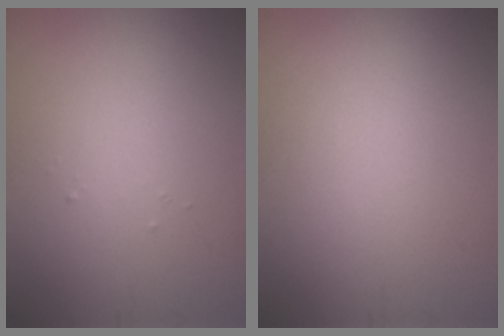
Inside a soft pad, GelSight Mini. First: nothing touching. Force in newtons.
{"total": 0.0}